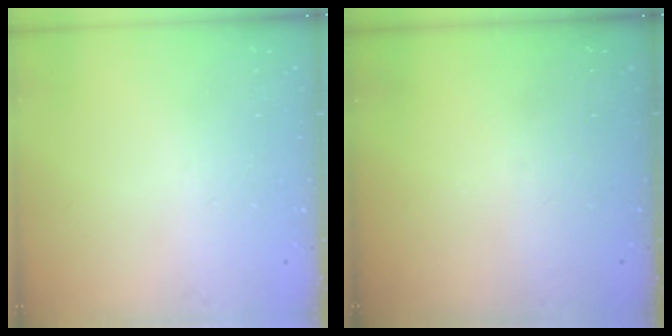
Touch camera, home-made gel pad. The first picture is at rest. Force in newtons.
{"total": 0.0}